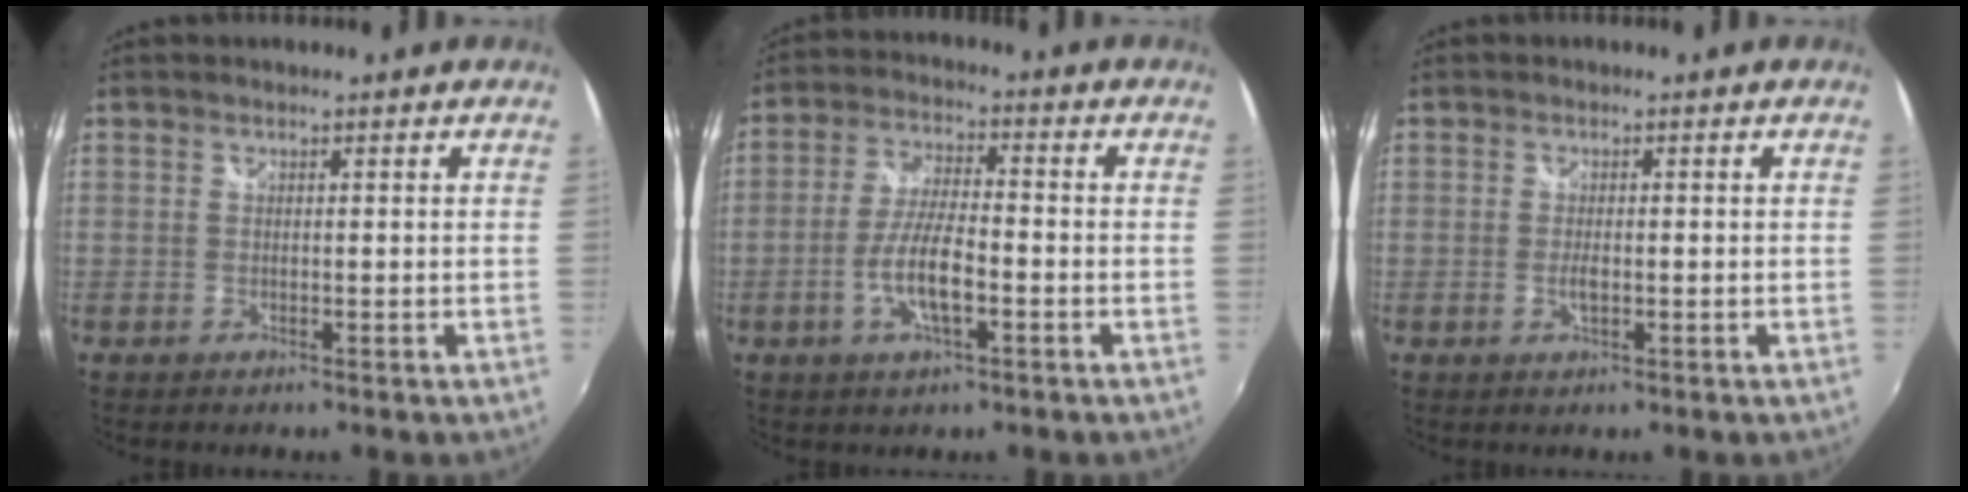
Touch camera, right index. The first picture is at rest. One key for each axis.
{"total": 8.3, "fx": -2.9, "fy": 2.1, "fz": 7.4, "tx": -0.152, "ty": 0.001, "tz": -0.054}
{"total": 1.9, "fx": -0.5, "fy": 0.7, "fz": 1.7, "tx": -0.032, "ty": -0.002, "tz": -0.008}